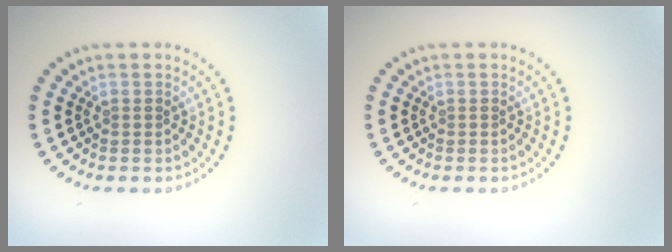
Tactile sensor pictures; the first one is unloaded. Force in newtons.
{"total": 0.0}